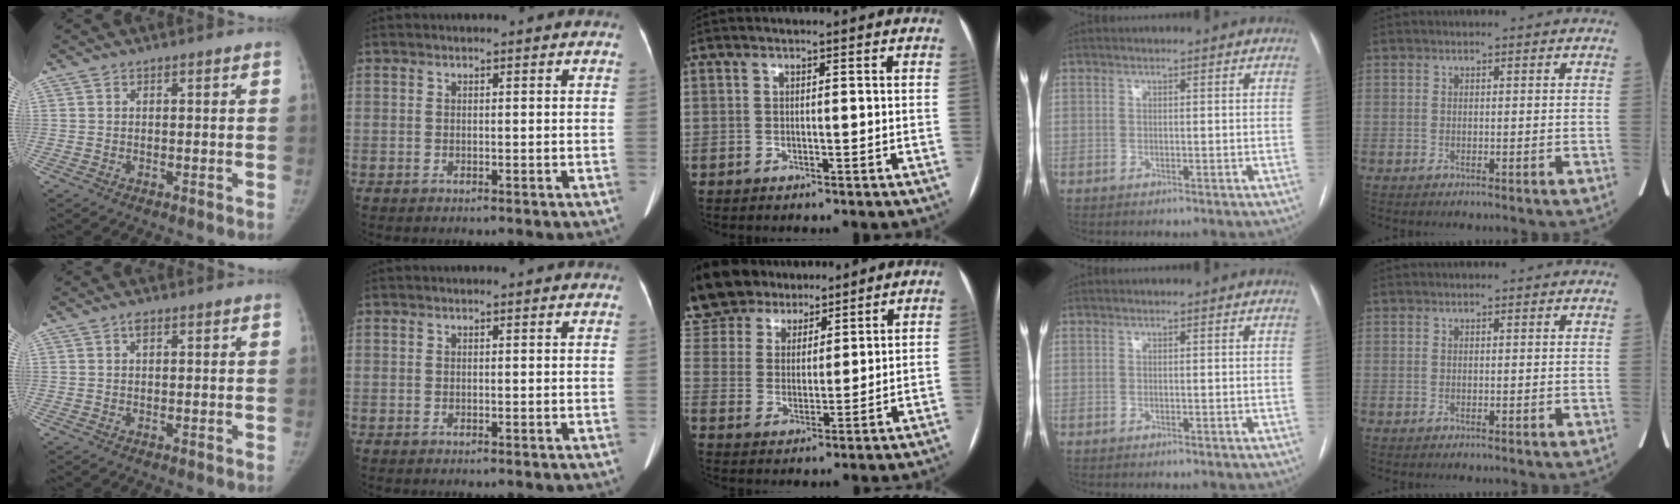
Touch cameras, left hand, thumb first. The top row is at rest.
{"thumb": {"total": 1.4, "force": [0.7, 0.8, 0.9], "torque": [-0.012, 0.002, 0.008]}, "middle": {"total": 19.0, "force": [15.2, 9.3, 6.7], "torque": [-0.169, 0.049, 0.271]}}